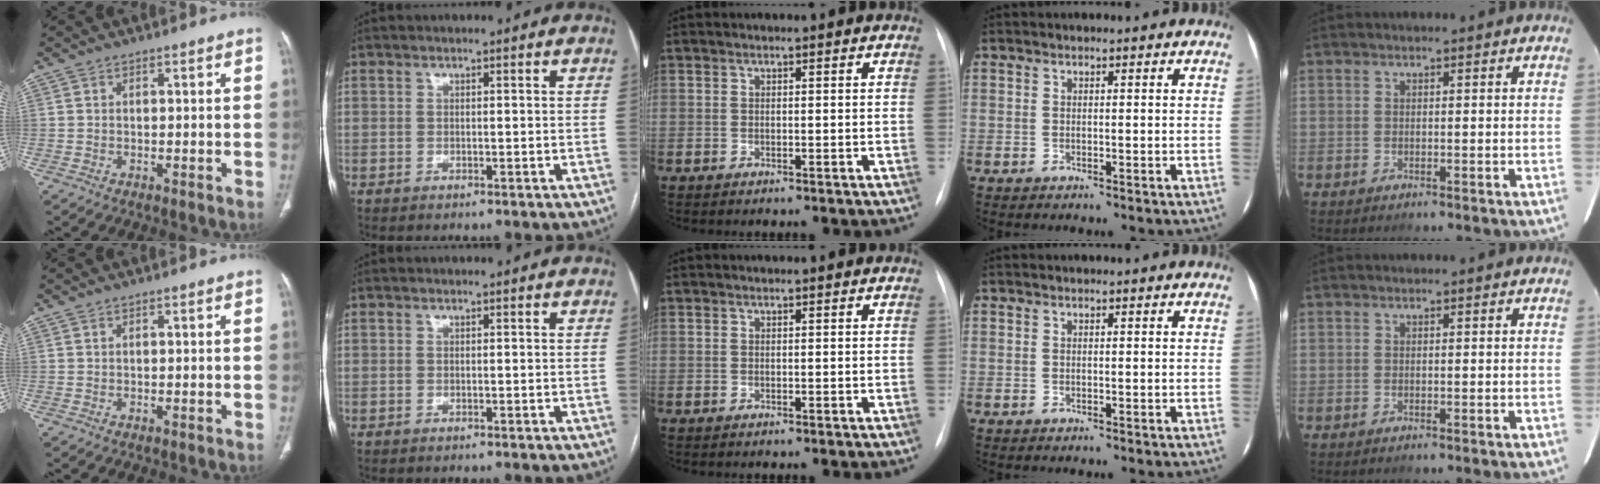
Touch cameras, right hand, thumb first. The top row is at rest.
{}